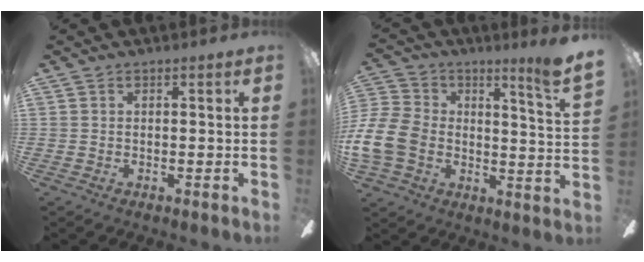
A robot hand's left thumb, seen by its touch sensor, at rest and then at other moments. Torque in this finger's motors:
{"motor_torque": [0.37, 0.60, 0.96, 0.09, 0.31]}